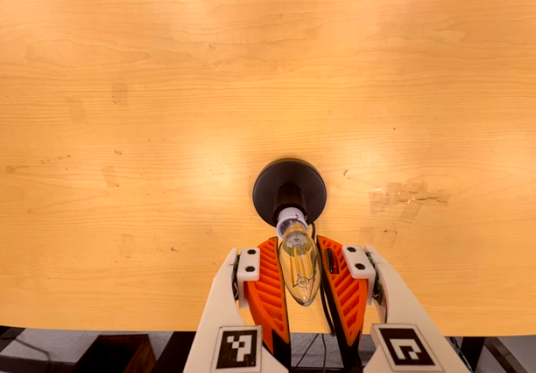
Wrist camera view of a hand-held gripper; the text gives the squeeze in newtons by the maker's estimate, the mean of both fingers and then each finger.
{"total": 10.3, "left": 10.0, "right": 10.7}